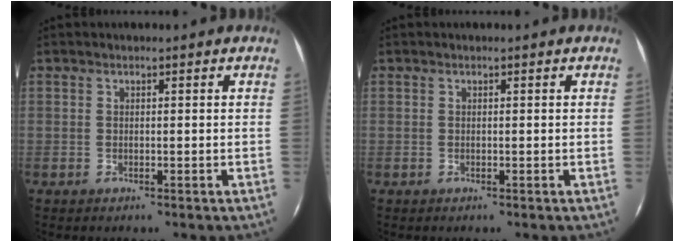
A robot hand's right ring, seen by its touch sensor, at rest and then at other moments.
{"total": 0.0}